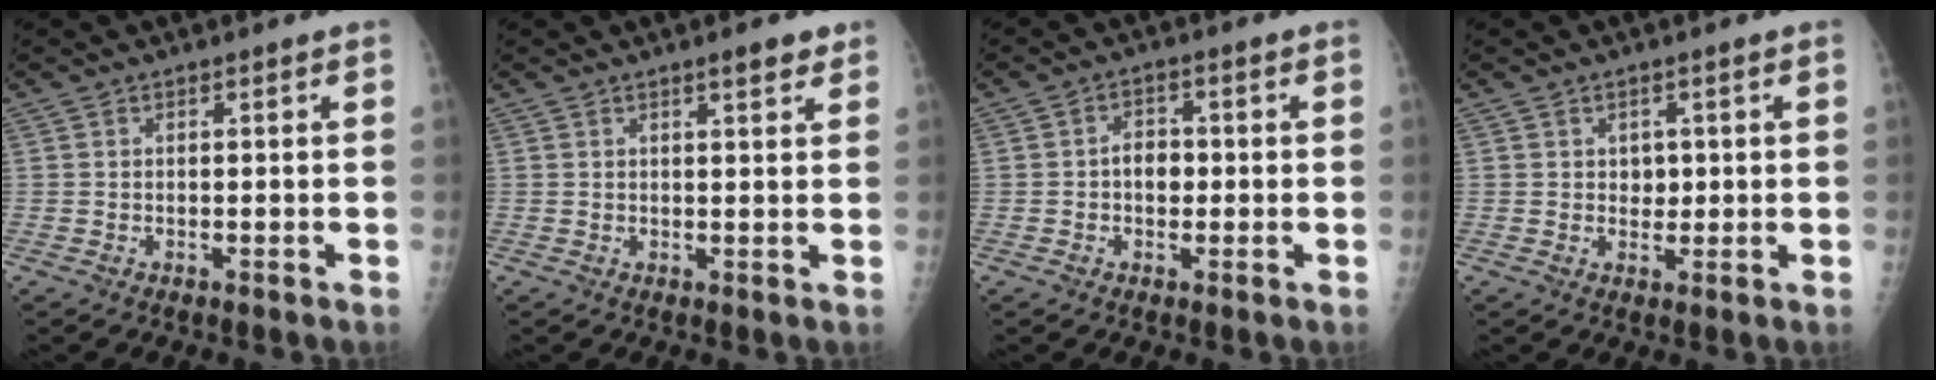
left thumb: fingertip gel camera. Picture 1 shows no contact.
{"total": 2.9, "force": [2.0, 0.7, 2.0], "torque": [-0.020, -0.010, 0.026]}
{"total": 3.9, "force": [-0.2, 2.9, 2.5], "torque": [-0.020, 0.009, -0.010]}
{"total": 2.5, "force": [0.5, 2.0, 1.4], "torque": [-0.005, -0.002, 0.009]}